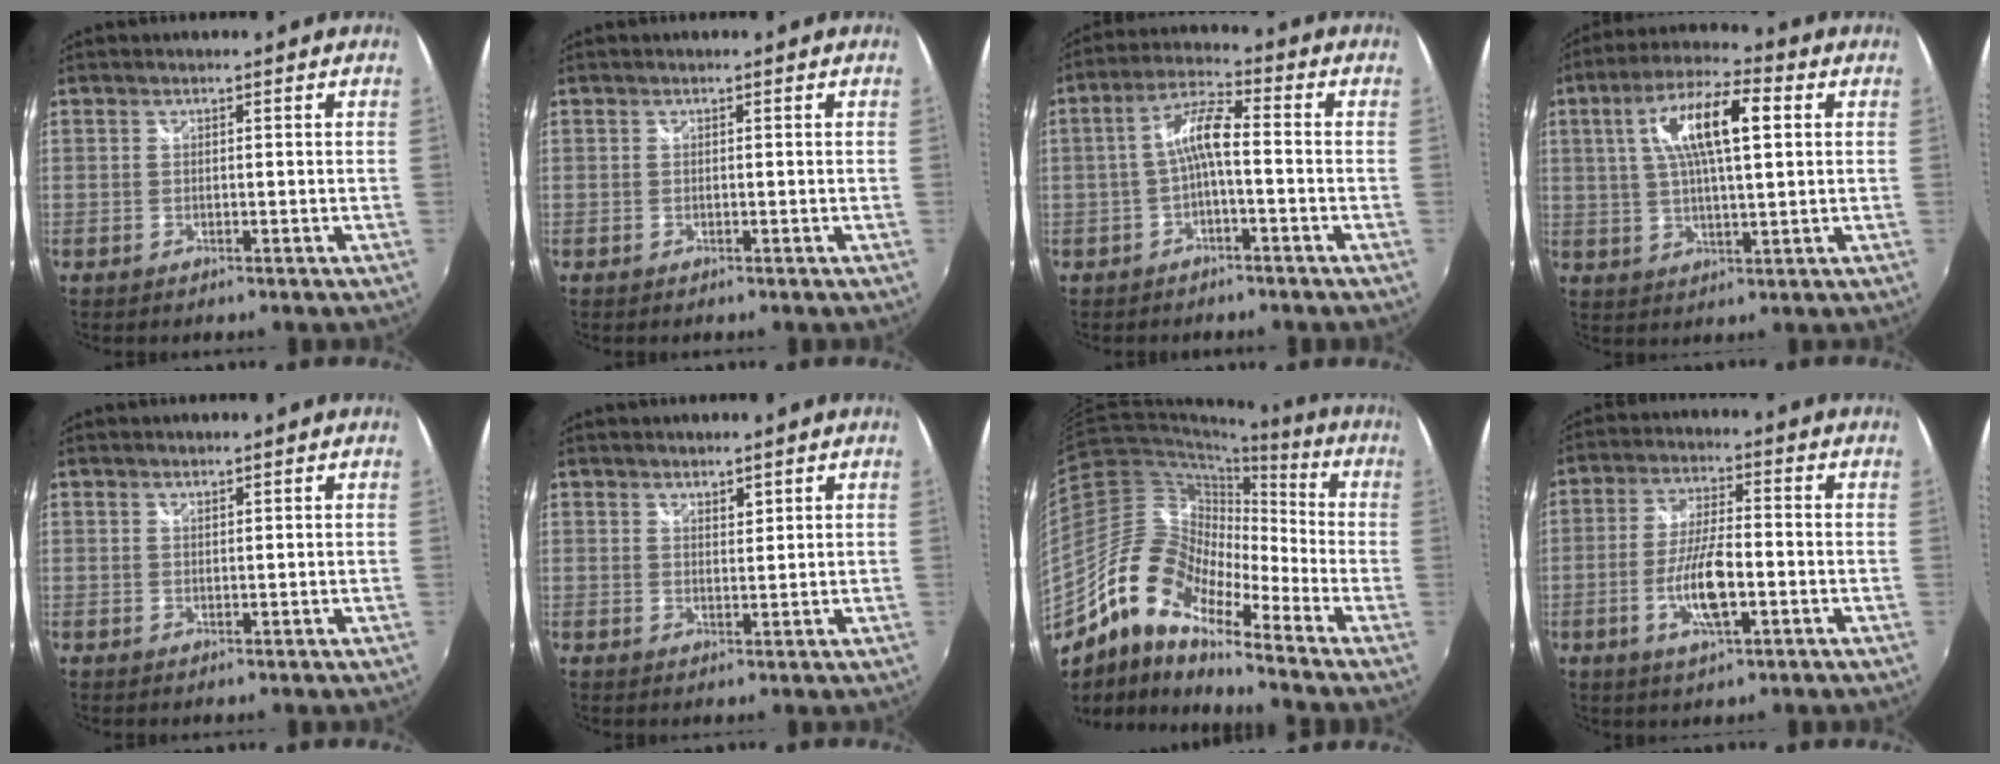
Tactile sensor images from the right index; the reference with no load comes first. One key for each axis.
{"total": 0.0}
{"total": 6.1, "fx": -1.4, "fy": 1.1, "fz": 5.8, "tx": -0.127, "ty": 0.017, "tz": -0.028}
{"total": 12.6, "fx": 3.5, "fy": 3.6, "fz": 11.6, "tx": -0.212, "ty": 0.020, "tz": 0.059}
{"total": 0.5, "fx": 0.5, "fy": 0.0, "fz": 0.0, "tx": 0.002, "ty": 0.000, "tz": 0.011}
{"total": 1.8, "fx": 1.5, "fy": 0.7, "fz": 0.5, "tx": -0.005, "ty": 0.000, "tz": 0.027}
{"total": 14.5, "fx": -9.8, "fy": 5.2, "fz": 9.3, "tx": -0.152, "ty": 0.012, "tz": -0.207}
{"total": 9.3, "fx": -2.9, "fy": 2.6, "fz": 8.4, "tx": -0.168, "ty": -0.004, "tz": -0.056}